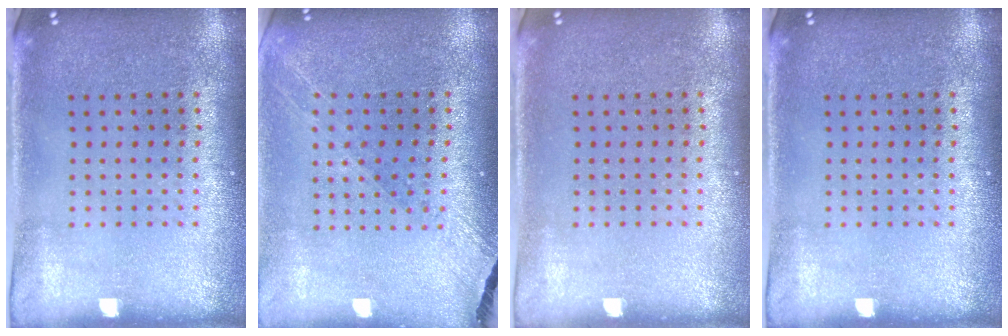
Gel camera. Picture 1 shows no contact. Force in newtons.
{"total": 1.2, "press": 1.2, "slide": 0.2}
{"total": 0.0}
{"total": 0.0}